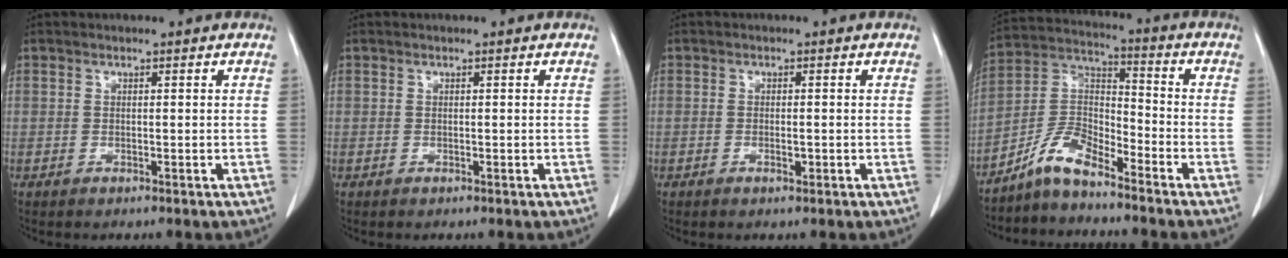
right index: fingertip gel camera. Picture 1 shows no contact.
{"total": 0.0}
{"total": 1.1, "force": [-0.3, 0.3, 1.0], "torque": [-0.019, 0.000, -0.003]}
{"total": 7.6, "force": [-6.3, 2.1, 3.8], "torque": [-0.083, 0.019, -0.128]}